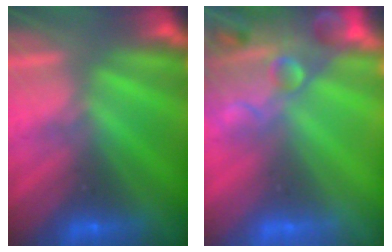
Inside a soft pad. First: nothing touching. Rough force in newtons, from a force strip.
{"total": 7.6}